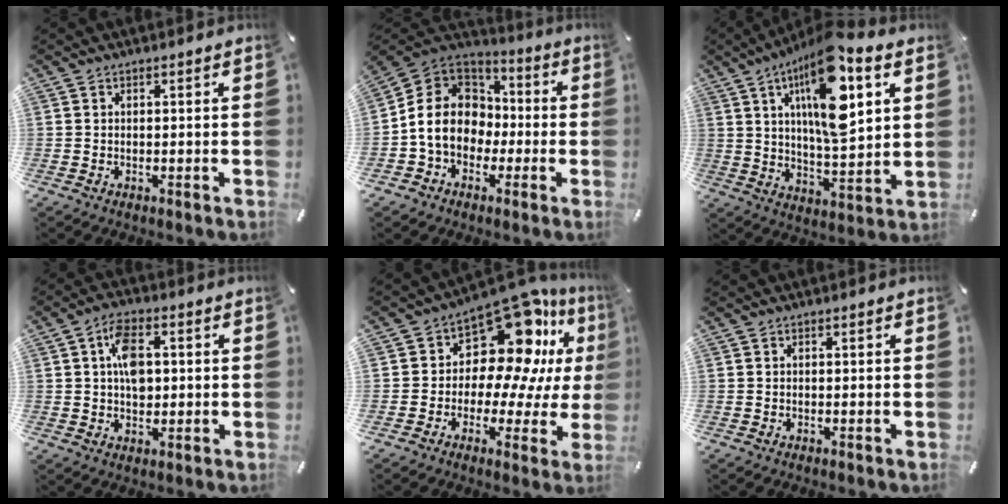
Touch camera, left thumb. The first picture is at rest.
{"total": 13.5, "force": [-2.5, 11.7, 6.2], "torque": [-0.136, 0.027, -0.043]}
{"total": 19.4, "force": [8.1, 7.0, 16.2], "torque": [-0.276, -0.026, 0.127]}
{"total": 7.8, "force": [1.1, 5.0, 5.9], "torque": [-0.099, 0.003, 0.015]}
{"total": 15.9, "force": [8.8, 9.0, 9.8], "torque": [-0.137, -0.092, 0.150]}
{"total": 0.0}